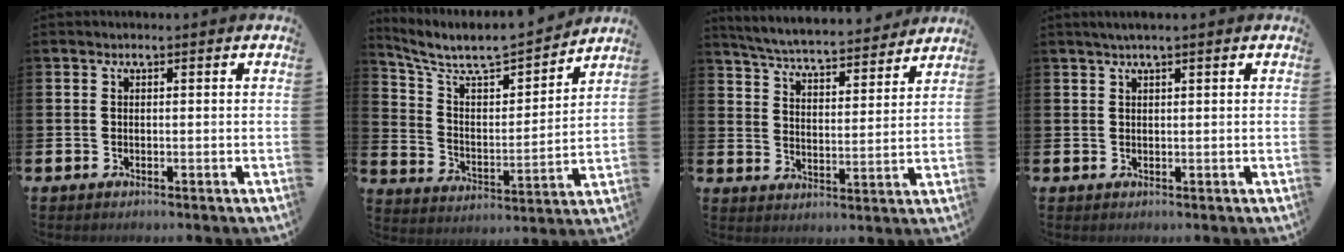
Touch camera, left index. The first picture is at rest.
{"total": 8.2, "force": [7.3, 2.2, 3.0], "torque": [-0.098, -0.055, 0.123]}
{"total": 6.0, "force": [5.8, 0.4, 1.2], "torque": [-0.050, -0.046, 0.099]}
{"total": 1.6, "force": [1.3, 0.0, 1.0], "torque": [-0.024, 0.005, 0.023]}